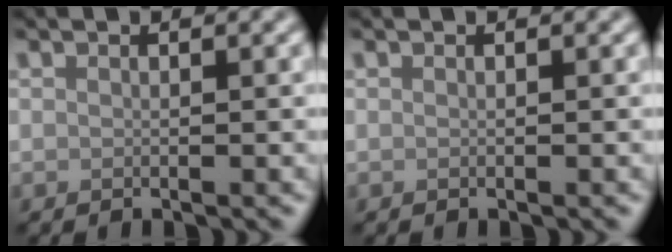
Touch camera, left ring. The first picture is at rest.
{"total": 0.0}